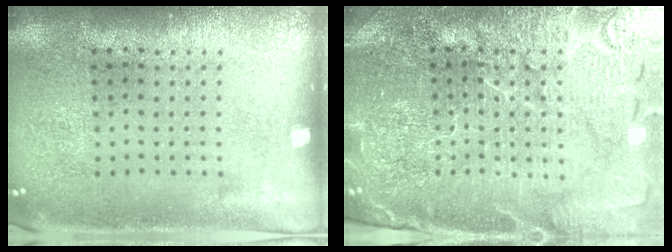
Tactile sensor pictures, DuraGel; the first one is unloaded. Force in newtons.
{"total": 4.2, "press": 3.9, "slide": 1.3}